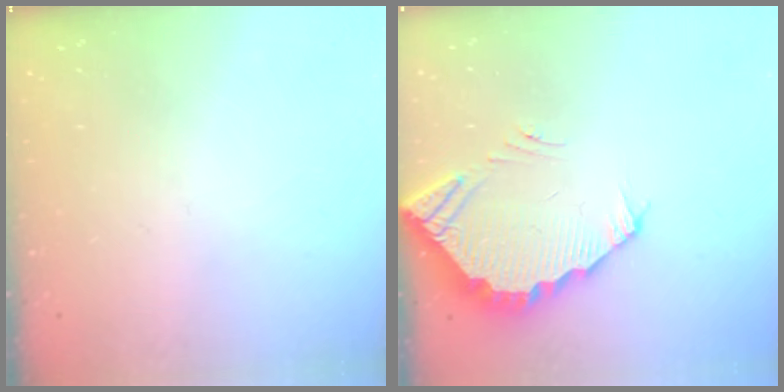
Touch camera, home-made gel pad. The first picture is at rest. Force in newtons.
{"total": 3.8, "press": 3.8, "slide": 0.3}